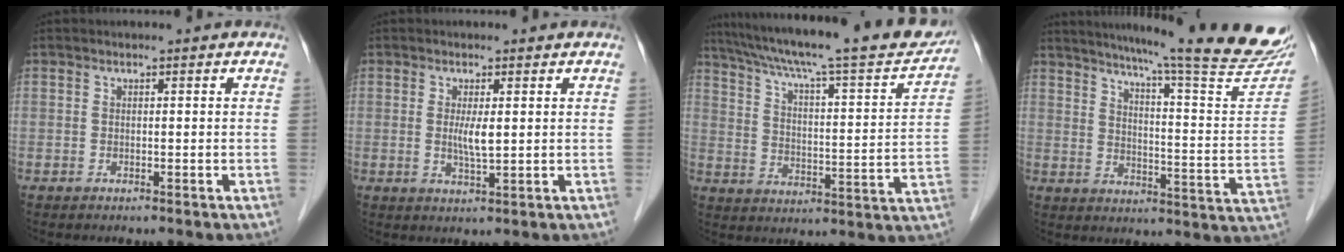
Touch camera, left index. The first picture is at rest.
{"total": 2.9, "force": [0.4, 0.4, 2.9], "torque": [-0.059, -0.005, 0.010]}
{"total": 25.9, "force": [22.5, 2.4, 12.7], "torque": [-0.206, -0.016, 0.305]}
{"total": 25.5, "force": [22.1, 0.2, 12.8], "torque": [-0.186, -0.075, 0.273]}